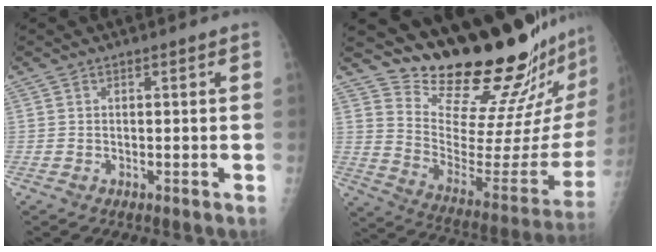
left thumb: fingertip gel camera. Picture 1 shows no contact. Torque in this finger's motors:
{"motor_torque": [0.40, 0.25, -0.45, -0.62, 0.04]}